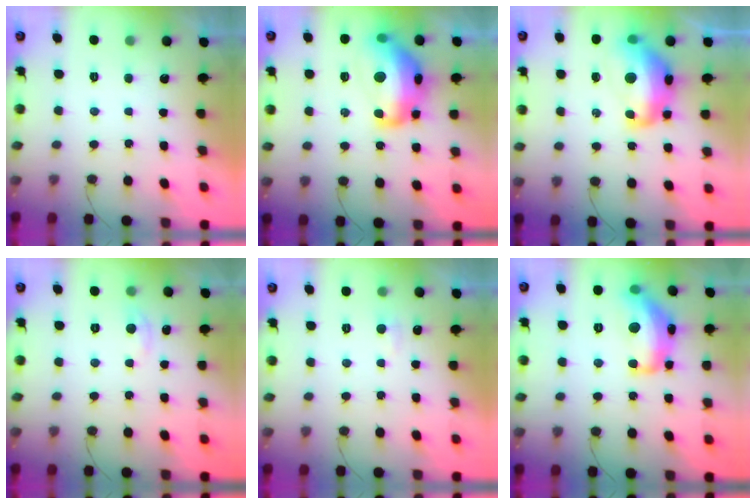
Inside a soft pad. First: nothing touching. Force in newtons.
{"total": 19.1, "press": 19.0, "slide": 1.4}
{"total": 16.0, "press": 16.0, "slide": 1.2}
{"total": 3.1, "press": 3.1, "slide": 0.5}
{"total": 3.3, "press": 3.3, "slide": 0.4}
{"total": 16.7, "press": 16.7, "slide": 1.0}